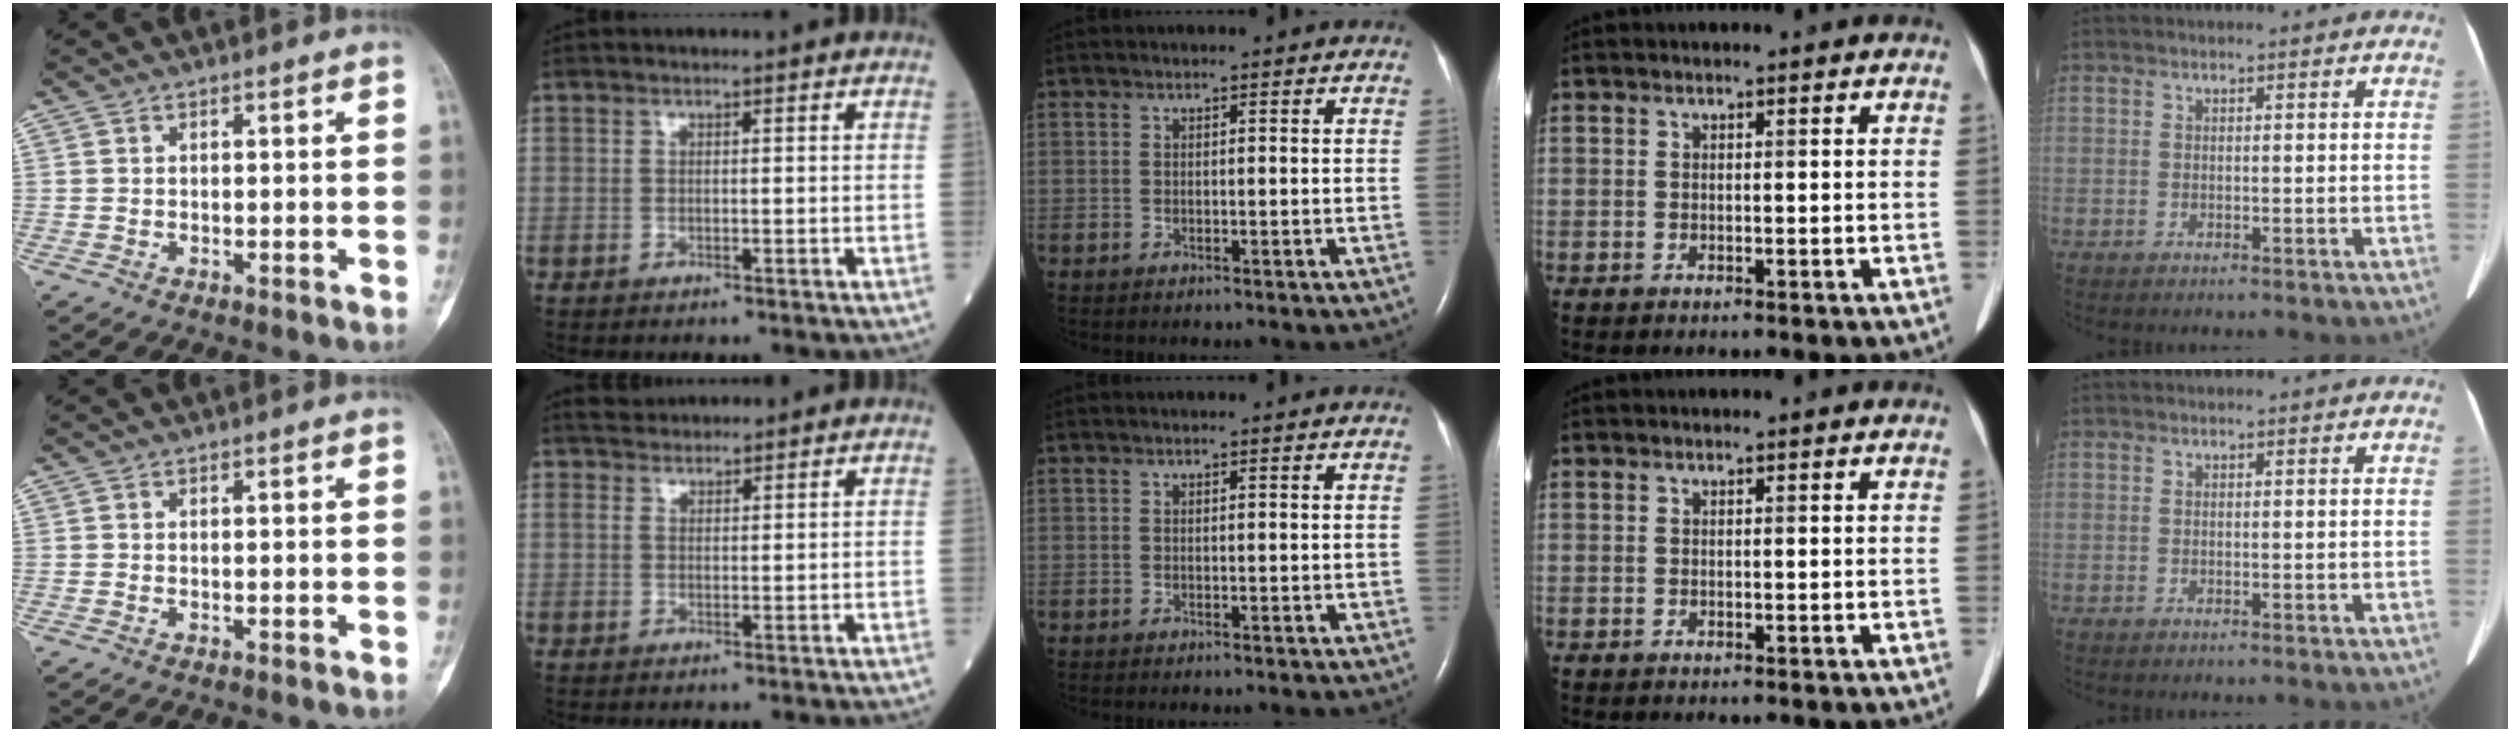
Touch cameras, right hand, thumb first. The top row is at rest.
{"index": {"total": 2.3, "force": [2.2, 0.4, -0.1], "torque": [-0.004, 0.013, 0.045]}}